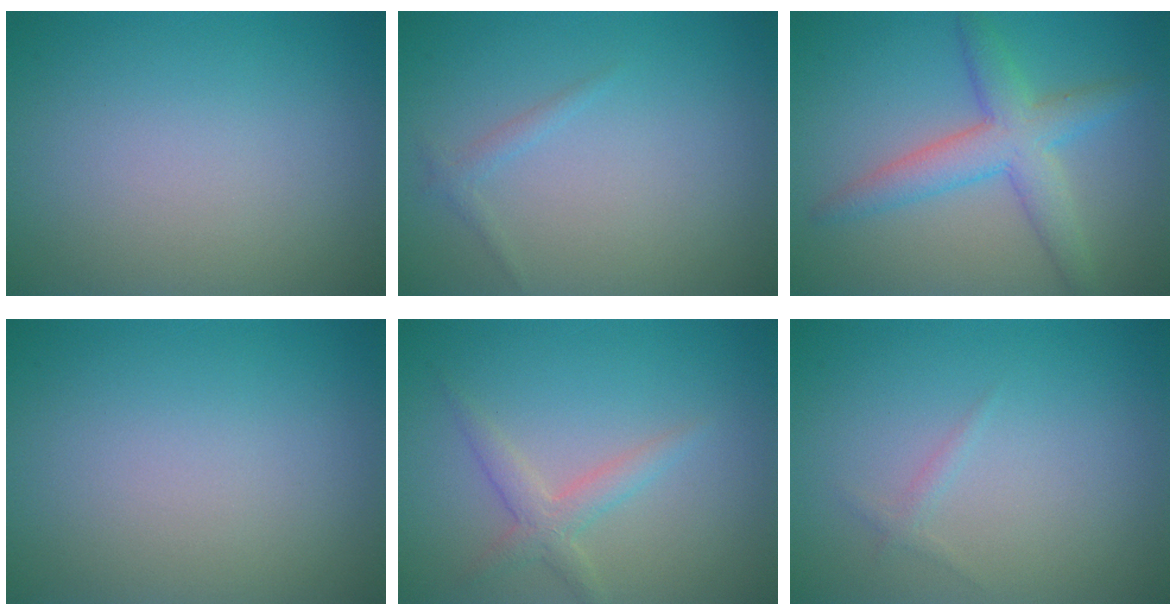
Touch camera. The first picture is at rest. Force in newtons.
{"total": 0.9, "press": 0.9, "slide": 0.1}
{"total": 4.7, "press": 4.7, "slide": 0.1}
{"total": 0.0}
{"total": 2.2, "press": 2.2, "slide": 0.0}
{"total": 0.6, "press": 0.6, "slide": 0.1}